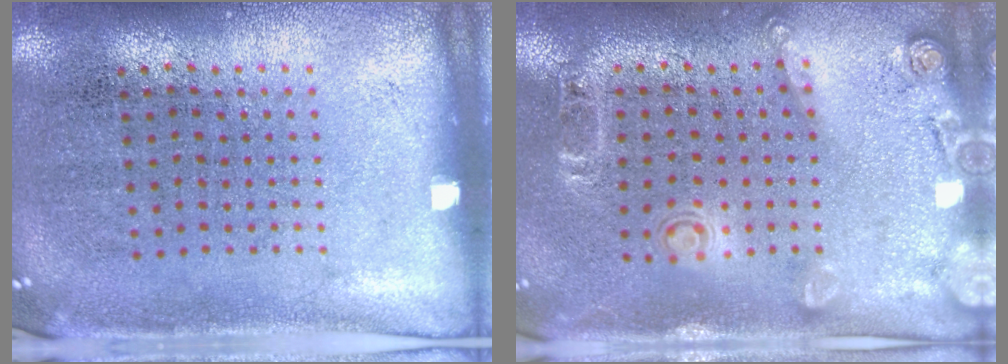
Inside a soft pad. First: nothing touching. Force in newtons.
{"total": 1.7, "press": 1.2, "slide": 1.2}